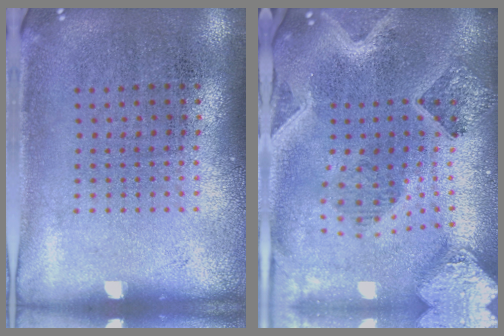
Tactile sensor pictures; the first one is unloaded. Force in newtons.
{"total": 3.6, "press": 2.9, "slide": 2.1}